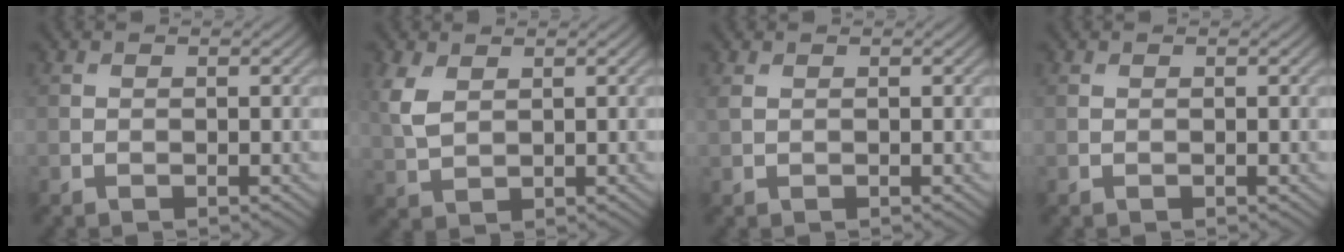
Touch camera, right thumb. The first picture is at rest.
{"total": 4.1, "force": [1.5, 2.4, 2.9], "torque": [-0.087, 0.002, 0.033]}
{"total": 1.1, "force": [0.5, 0.6, 0.8], "torque": [-0.028, 0.003, 0.010]}
{"total": 0.0}